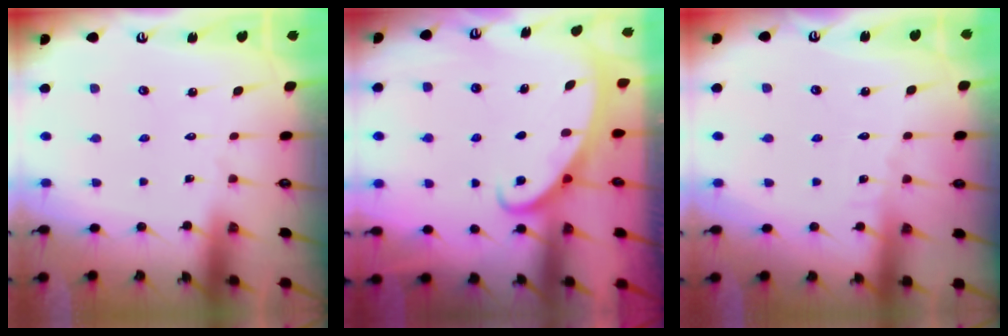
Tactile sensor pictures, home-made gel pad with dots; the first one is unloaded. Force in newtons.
{"total": 2.4, "press": 2.3, "slide": 0.4}
{"total": 4.3, "press": 4.3, "slide": 0.4}